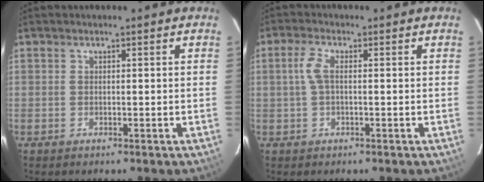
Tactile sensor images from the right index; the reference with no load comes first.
{"total": 3.3, "force": [0.1, 1.1, 3.1], "torque": [-0.069, 0.007, 0.004]}